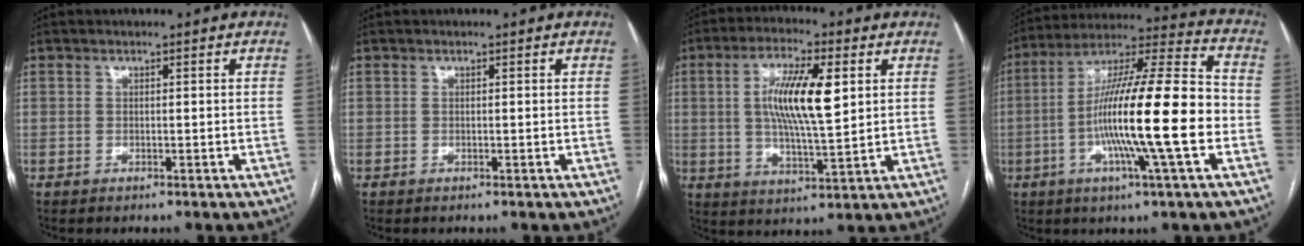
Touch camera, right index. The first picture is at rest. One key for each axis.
{"total": 0.0}
{"total": 11.5, "fx": 2.4, "fy": 2.1, "fz": 11.0, "tx": -0.203, "ty": 0.002, "tz": 0.042}
{"total": 19.8, "fx": -3.9, "fy": 0.5, "fz": 19.4, "tx": -0.336, "ty": 0.000, "tz": -0.074}